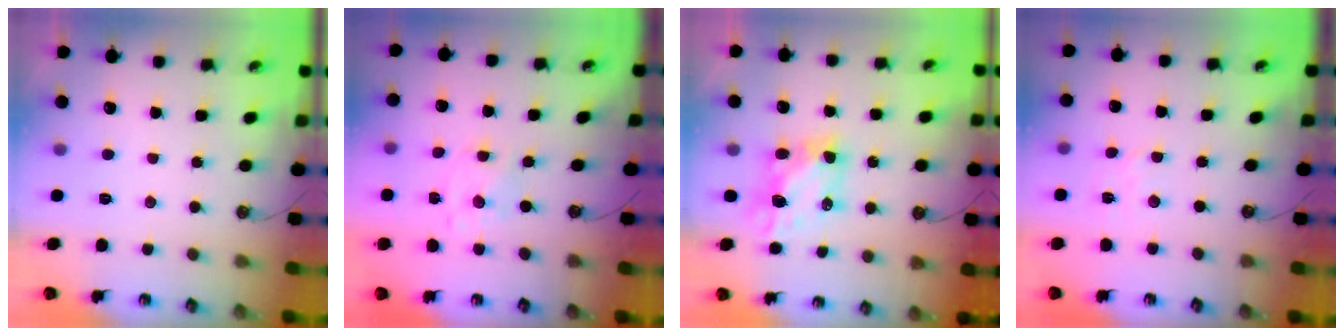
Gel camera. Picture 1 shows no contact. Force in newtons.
{"total": 1.5, "press": 1.5, "slide": 0.3}
{"total": 5.4, "press": 5.4, "slide": 0.4}
{"total": 2.5, "press": 2.5, "slide": 0.4}